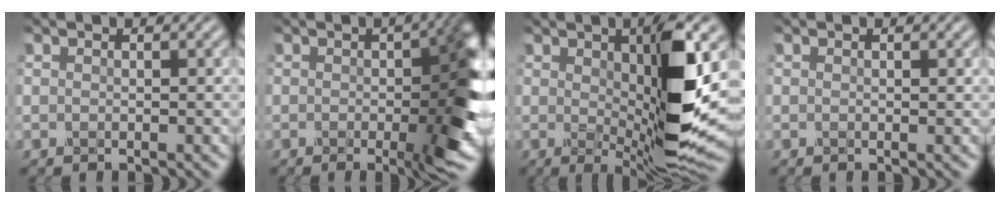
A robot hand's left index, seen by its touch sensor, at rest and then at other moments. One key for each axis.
{"total": 8.1, "fx": -1.1, "fy": 2.8, "fz": 7.5, "tx": -0.097, "ty": -0.008, "tz": -0.013}
{"total": 9.5, "fx": 1.1, "fy": 2.4, "fz": 9.2, "tx": -0.139, "ty": -0.019, "tz": 0.024}
{"total": 0.0}